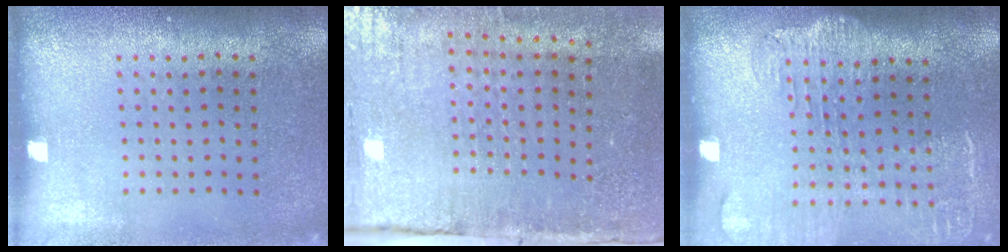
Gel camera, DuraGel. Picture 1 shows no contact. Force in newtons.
{"total": 4.5, "press": 3.8, "slide": 2.5}
{"total": 1.9, "press": 1.6, "slide": 1.1}